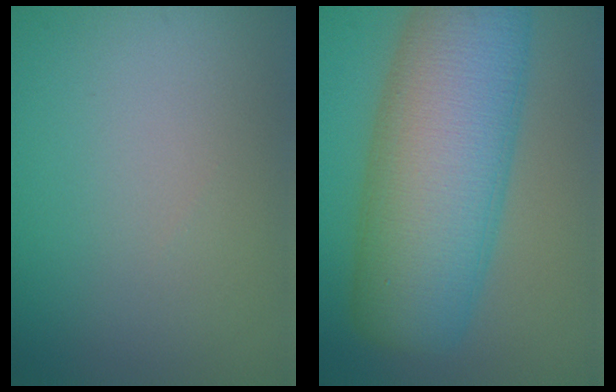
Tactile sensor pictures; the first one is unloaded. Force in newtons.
{"total": 13.4, "press": 13.4, "slide": 0.5}